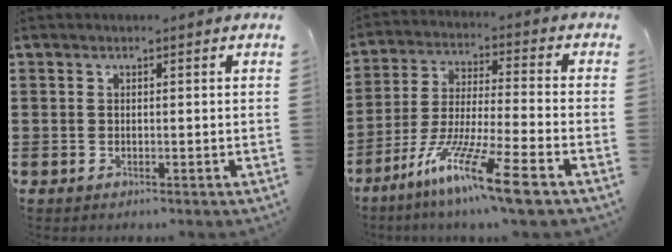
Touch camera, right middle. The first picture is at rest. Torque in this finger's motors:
{"motor_torque": [2.14, 0.00, 1.05, 0.21]}